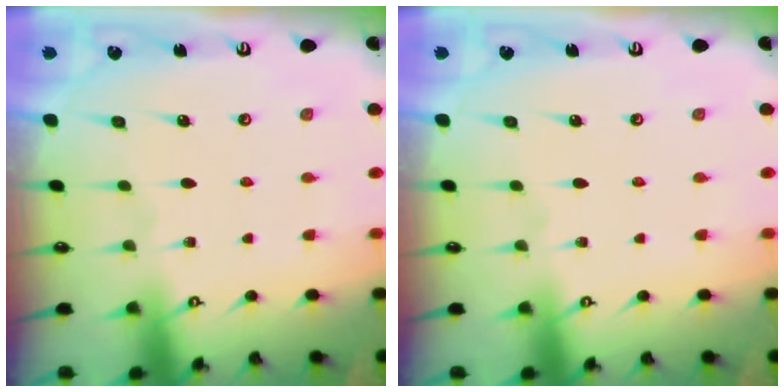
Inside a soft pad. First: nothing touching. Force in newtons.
{"total": 0.0}